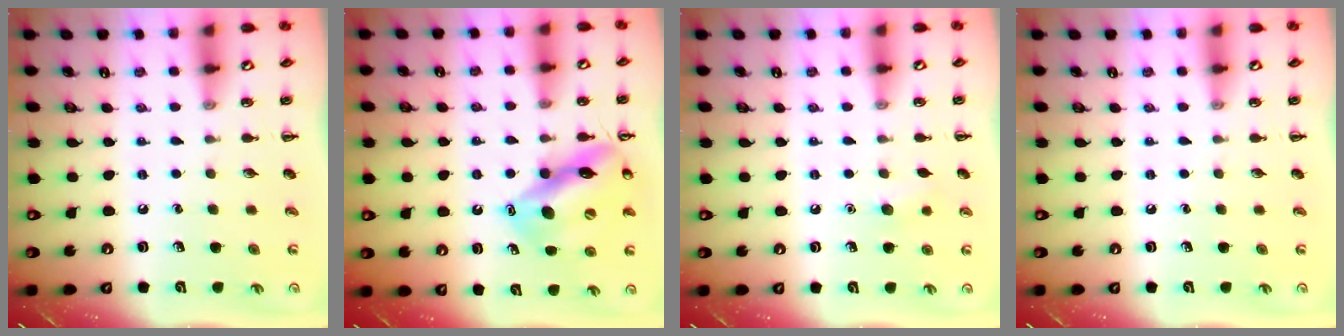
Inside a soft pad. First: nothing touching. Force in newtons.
{"total": 15.2, "press": 15.0, "slide": 2.2}
{"total": 6.0, "press": 5.8, "slide": 1.6}
{"total": 0.0}